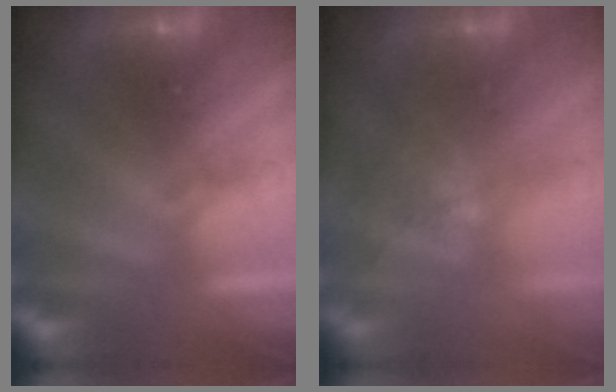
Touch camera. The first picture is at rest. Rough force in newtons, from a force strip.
{"total": 2.7}